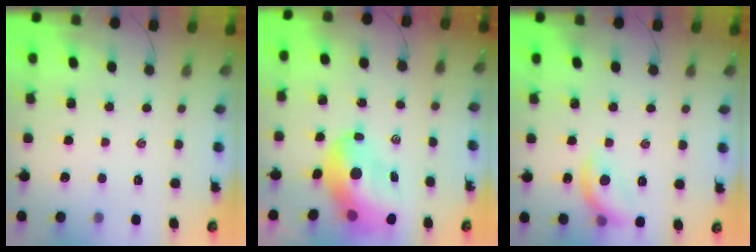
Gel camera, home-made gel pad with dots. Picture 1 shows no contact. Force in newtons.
{"total": 11.4, "press": 11.0, "slide": 3.1}
{"total": 10.4, "press": 10.4, "slide": 0.0}